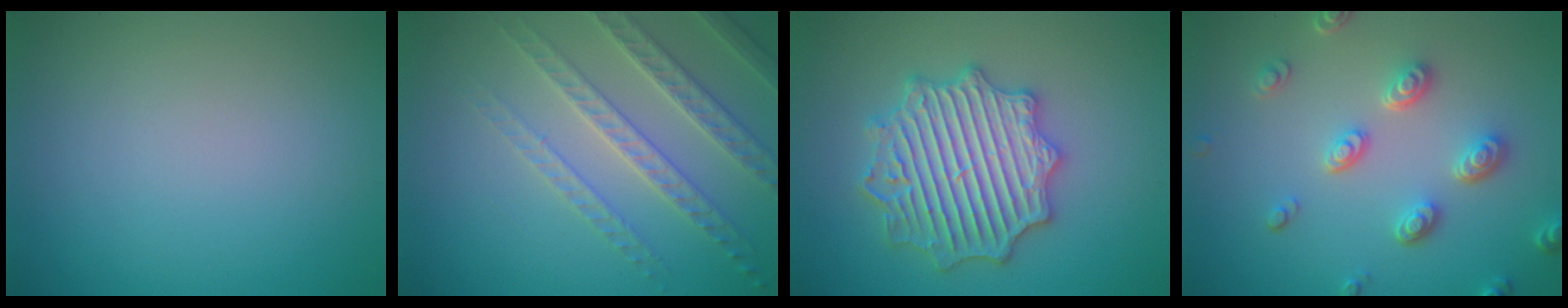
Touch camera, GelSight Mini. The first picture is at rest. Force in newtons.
{"total": 3.9, "press": 3.8, "slide": 1.0}
{"total": 6.8, "press": 6.7, "slide": 1.1}
{"total": 3.8, "press": 3.2, "slide": 2.0}